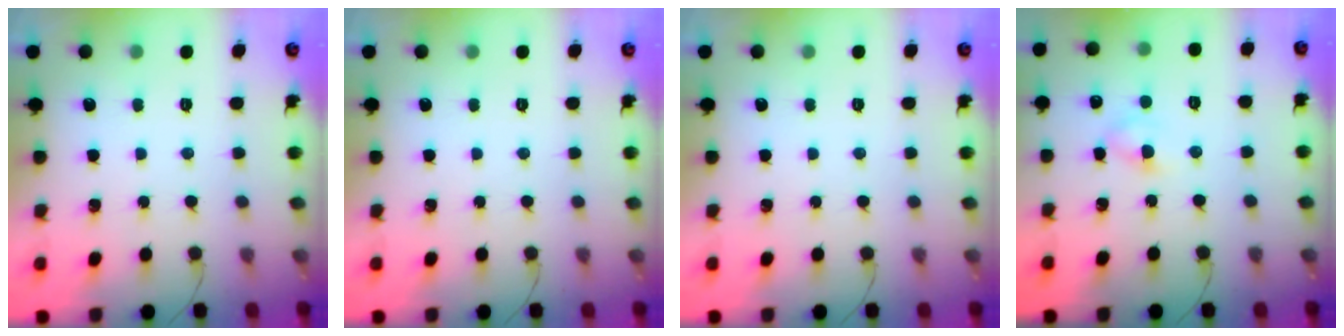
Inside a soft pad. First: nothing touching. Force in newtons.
{"total": 0.0}
{"total": 0.0}
{"total": 3.2, "press": 3.0, "slide": 1.1}